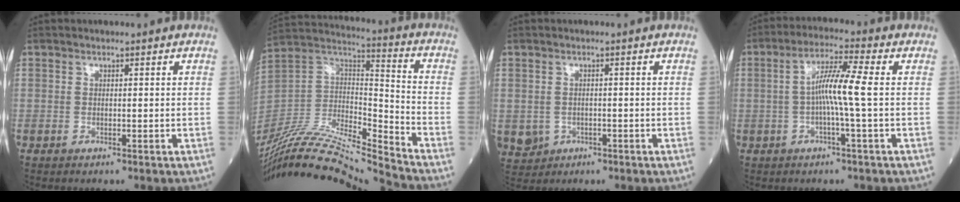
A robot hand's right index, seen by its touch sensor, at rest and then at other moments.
{"total": 20.6, "force": [-19.2, -0.5, 7.4], "torque": [-0.155, 0.022, -0.346]}
{"total": 6.1, "force": [-1.9, 5.5, 1.6], "torque": [-0.044, -0.001, -0.020]}
{"total": 6.9, "force": [-0.2, -0.7, 6.9], "torque": [-0.130, 0.012, -0.009]}